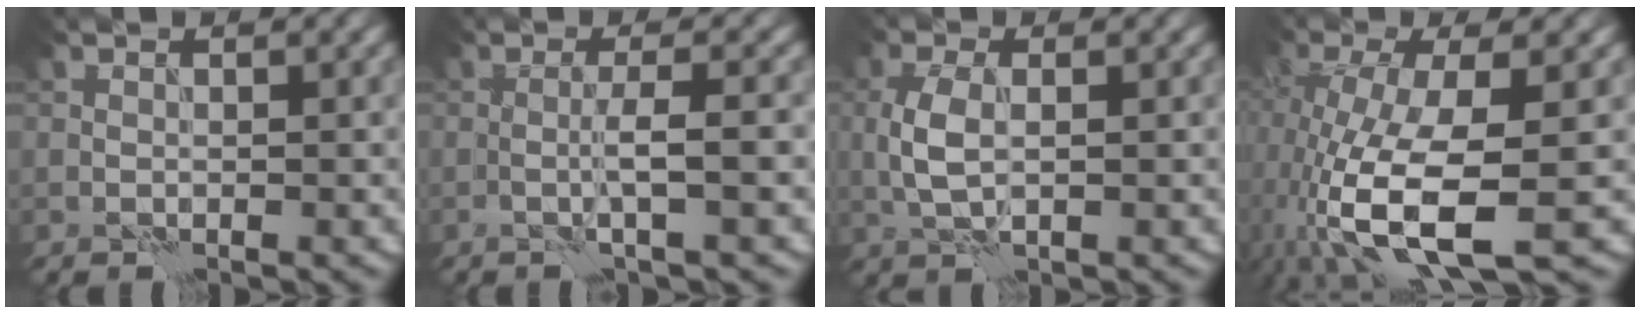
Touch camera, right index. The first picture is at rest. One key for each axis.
{"total": 2.6, "fx": -0.4, "fy": 0.2, "fz": 2.5, "tx": -0.045, "ty": 0.003, "tz": -0.014}
{"total": 3.3, "fx": 0.0, "fy": 1.7, "fz": 2.8, "tx": -0.069, "ty": 0.001, "tz": 0.002}
{"total": 10.8, "fx": -3.2, "fy": 3.9, "fz": 9.5, "tx": -0.203, "ty": -0.024, "tz": -0.055}